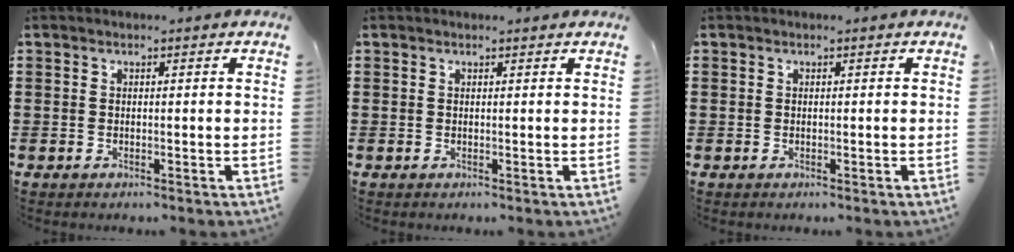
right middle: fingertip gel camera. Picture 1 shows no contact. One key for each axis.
{"total": 0.0}
{"total": 0.6, "fx": -0.3, "fy": 0.5, "fz": -0.1, "tx": 0.003, "ty": 0.004, "tz": -0.007}